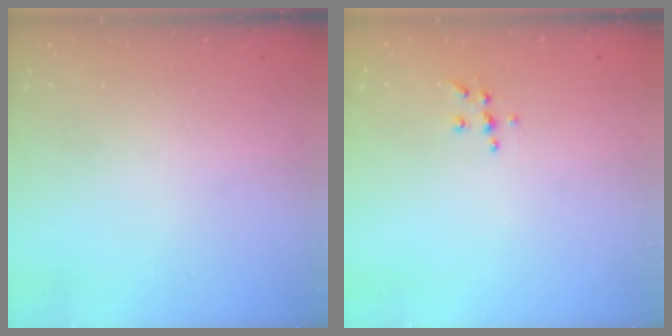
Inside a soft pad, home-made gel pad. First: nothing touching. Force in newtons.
{"total": 5.9, "press": 5.9, "slide": 0.5}